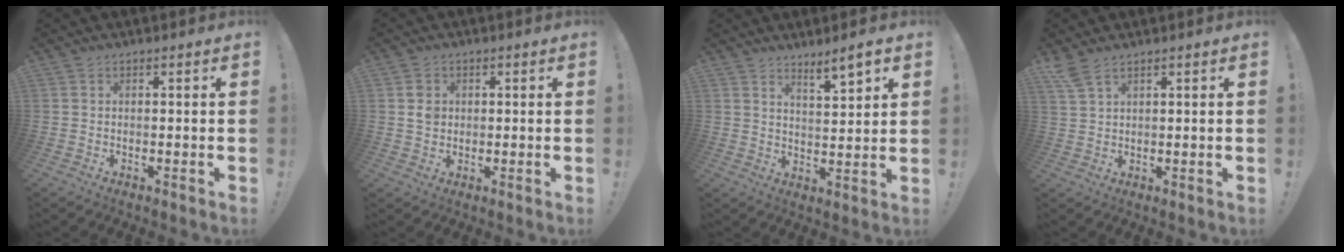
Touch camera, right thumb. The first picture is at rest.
{"total": 3.7, "force": [0.8, 3.3, 1.4], "torque": [-0.011, 0.001, 0.013]}
{"total": 6.6, "force": [5.0, 1.0, 4.1], "torque": [-0.043, -0.038, 0.080]}
{"total": 4.1, "force": [3.0, 0.9, 2.6], "torque": [-0.057, -0.011, 0.058]}